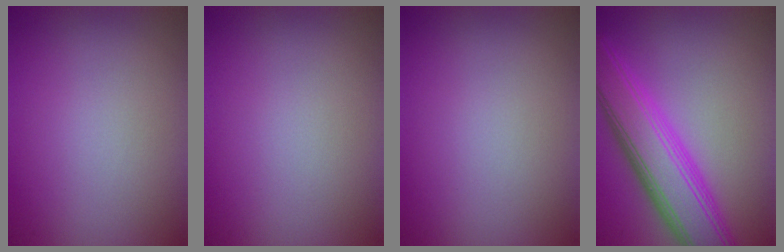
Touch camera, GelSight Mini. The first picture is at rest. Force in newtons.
{"total": 0.0}
{"total": 0.0}
{"total": 8.0, "press": 8.0, "slide": 0.2}